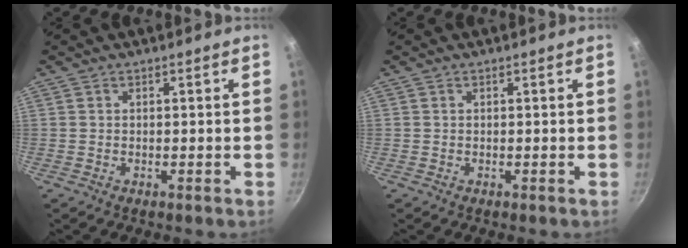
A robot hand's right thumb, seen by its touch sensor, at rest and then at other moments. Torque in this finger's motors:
{"motor_torque": [-0.07, -0.07, 0.01, 0.01, 0.00]}